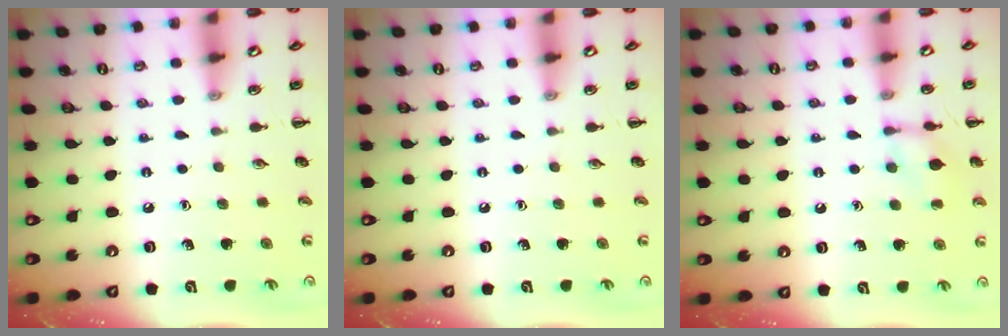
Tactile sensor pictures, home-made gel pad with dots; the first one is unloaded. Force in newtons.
{"total": 0.0}
{"total": 9.2, "press": 9.2, "slide": 1.0}